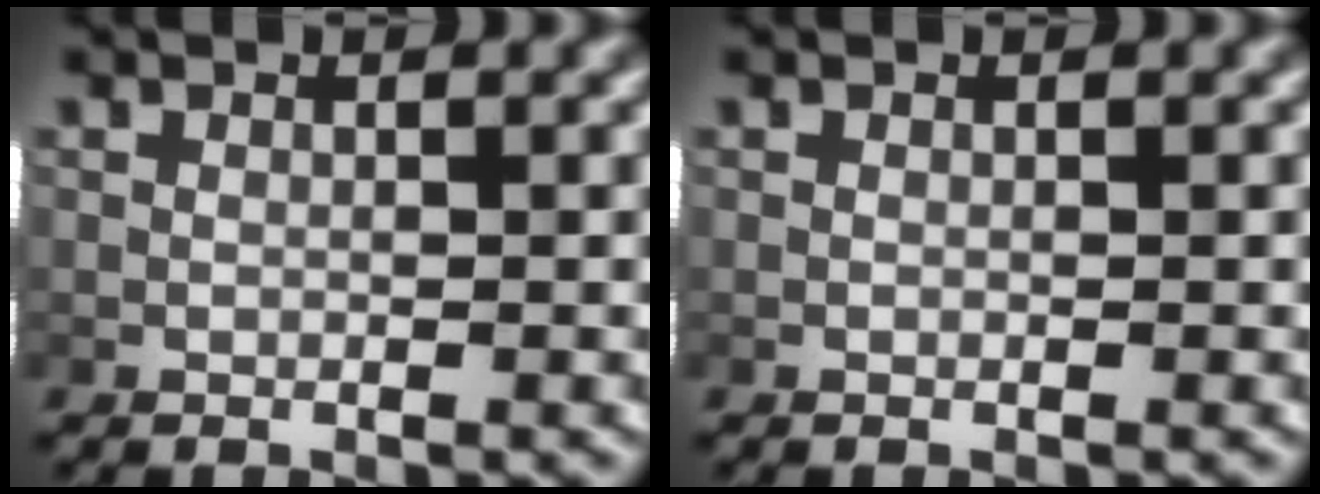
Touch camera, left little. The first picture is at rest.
{"total": 0.0}